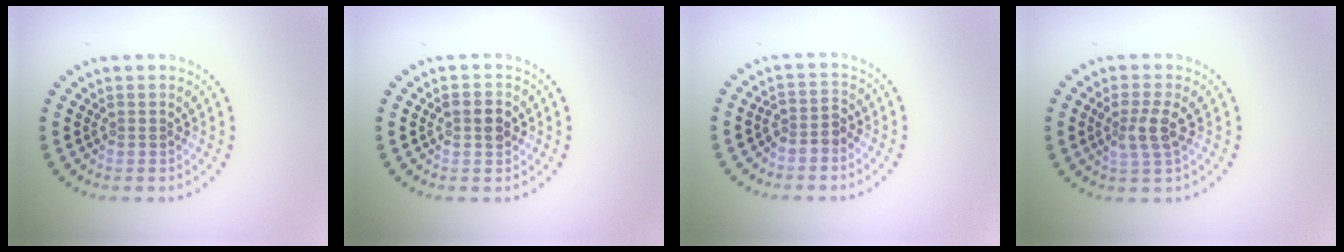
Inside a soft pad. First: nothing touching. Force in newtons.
{"total": 2.5, "press": 2.5, "slide": 0.2}
{"total": 1.9, "press": 1.5, "slide": 1.0}
{"total": 2.5, "press": 2.3, "slide": 0.9}